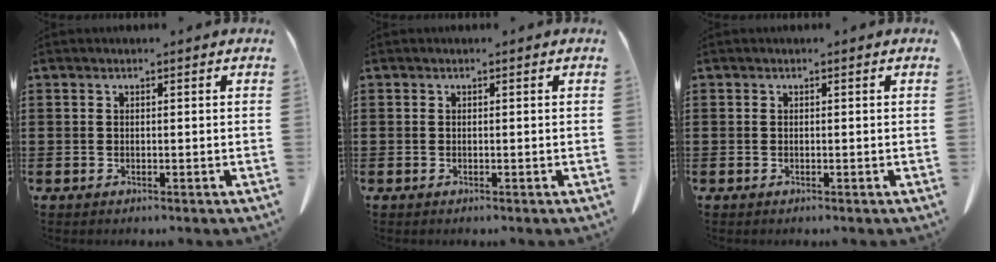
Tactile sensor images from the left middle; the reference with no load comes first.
{"total": 0.0}
{"total": 0.0}